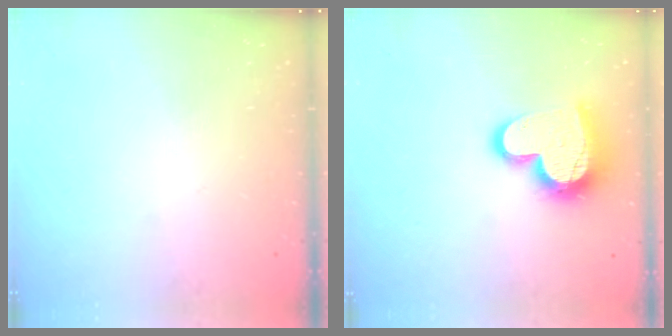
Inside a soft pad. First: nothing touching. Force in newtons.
{"total": 17.9, "press": 17.9, "slide": 1.5}